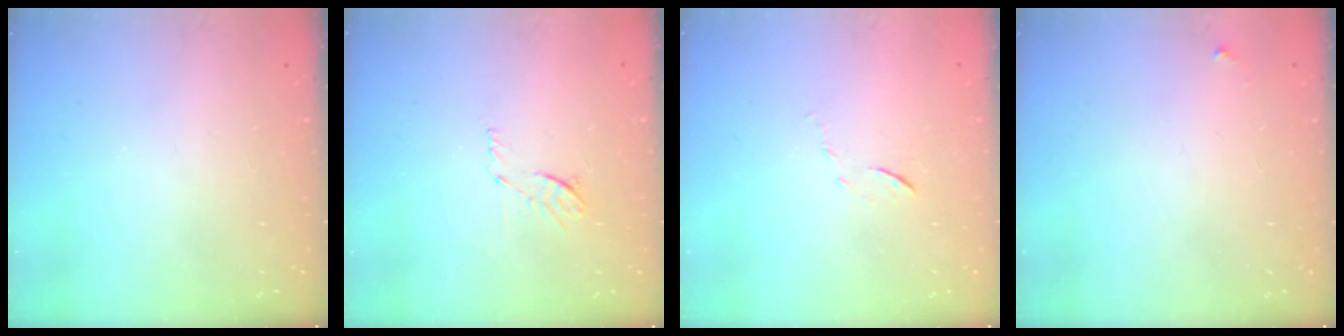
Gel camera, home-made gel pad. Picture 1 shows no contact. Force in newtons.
{"total": 5.7, "press": 5.6, "slide": 0.8}
{"total": 5.3, "press": 5.2, "slide": 0.4}
{"total": 2.2, "press": 2.2, "slide": 0.1}